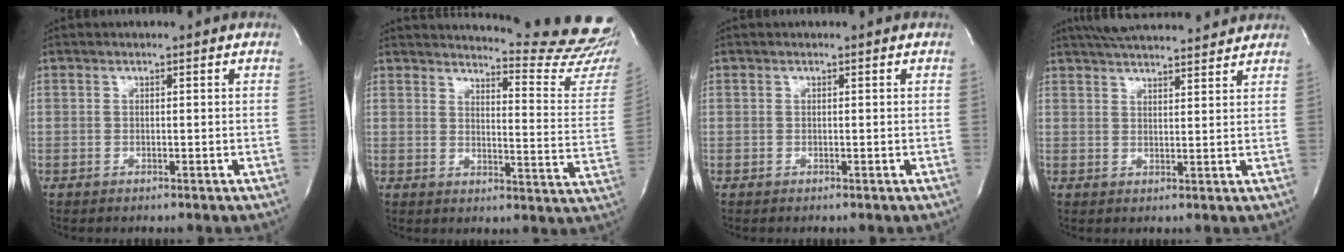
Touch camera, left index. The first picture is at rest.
{"total": 20.2, "force": [19.7, -0.4, 4.8], "torque": [-0.065, -0.156, 0.212]}
{"total": 0.0}
{"total": 14.4, "force": [13.1, 2.0, 5.6], "torque": [-0.094, 0.036, 0.187]}